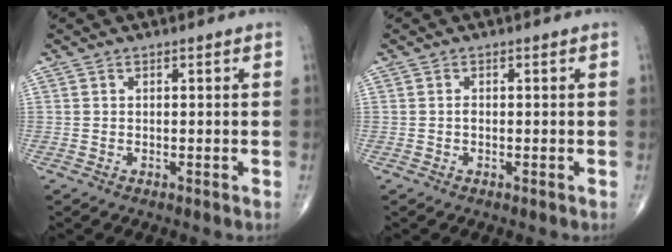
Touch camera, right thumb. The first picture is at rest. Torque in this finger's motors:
{"motor_torque": [0.67, -0.20, 0.18, -0.06, 0.02]}